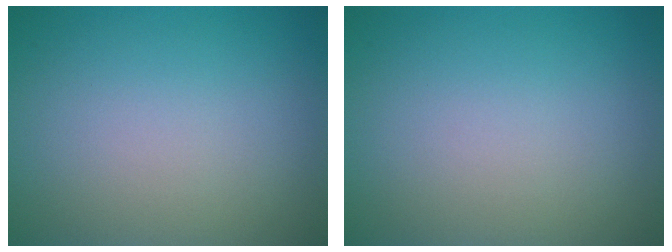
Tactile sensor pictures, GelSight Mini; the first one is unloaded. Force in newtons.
{"total": 0.0}